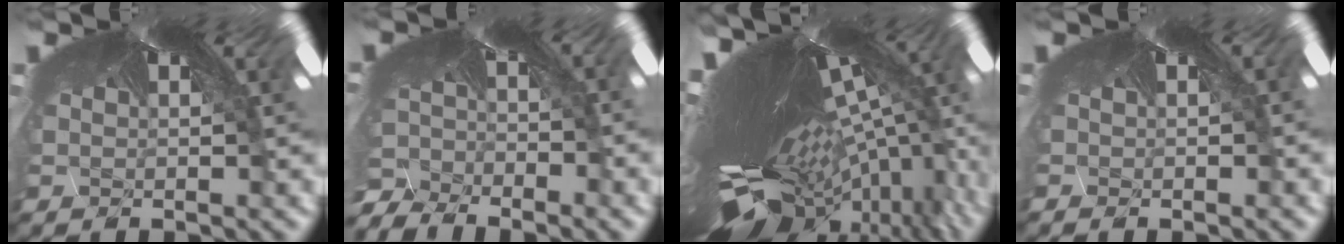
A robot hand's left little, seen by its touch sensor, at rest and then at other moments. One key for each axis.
{"total": 10.3, "fx": -10.3, "fy": 0.4, "fz": 1.0, "tx": -0.015, "ty": -0.062, "tz": -0.151}
{"total": 8.4, "fx": -8.0, "fy": -0.4, "fz": 2.5, "tx": -0.081, "ty": -0.105, "tz": -0.088}
{"total": 0.8, "fx": -0.2, "fy": -0.5, "fz": -0.7, "tx": 0.008, "ty": 0.001, "tz": -0.003}